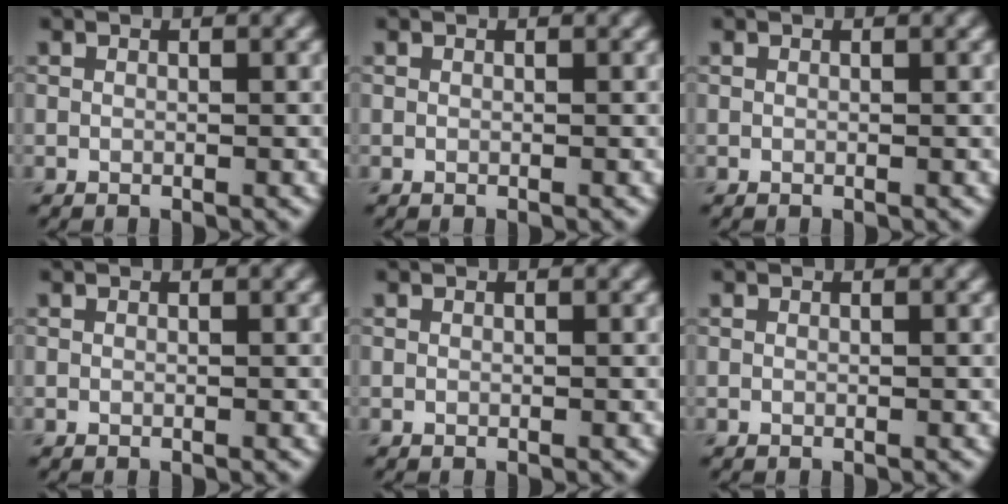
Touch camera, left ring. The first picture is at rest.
{"total": 0.0}
{"total": 0.0}
{"total": 0.0}
{"total": 0.0}
{"total": 0.0}